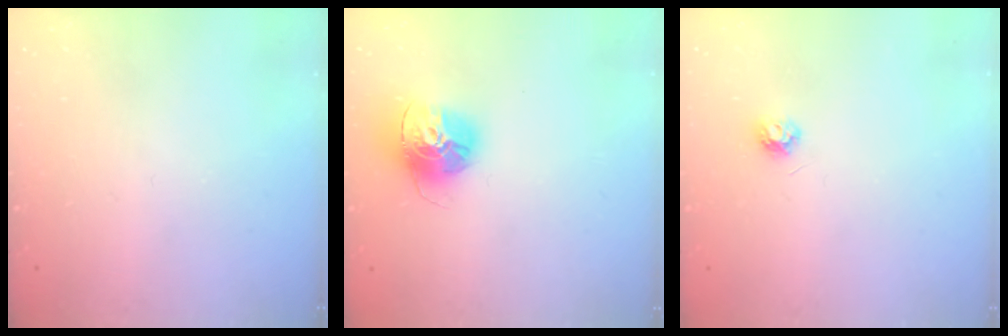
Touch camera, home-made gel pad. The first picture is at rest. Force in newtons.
{"total": 15.3, "press": 15.2, "slide": 1.4}
{"total": 3.8, "press": 3.8, "slide": 0.5}